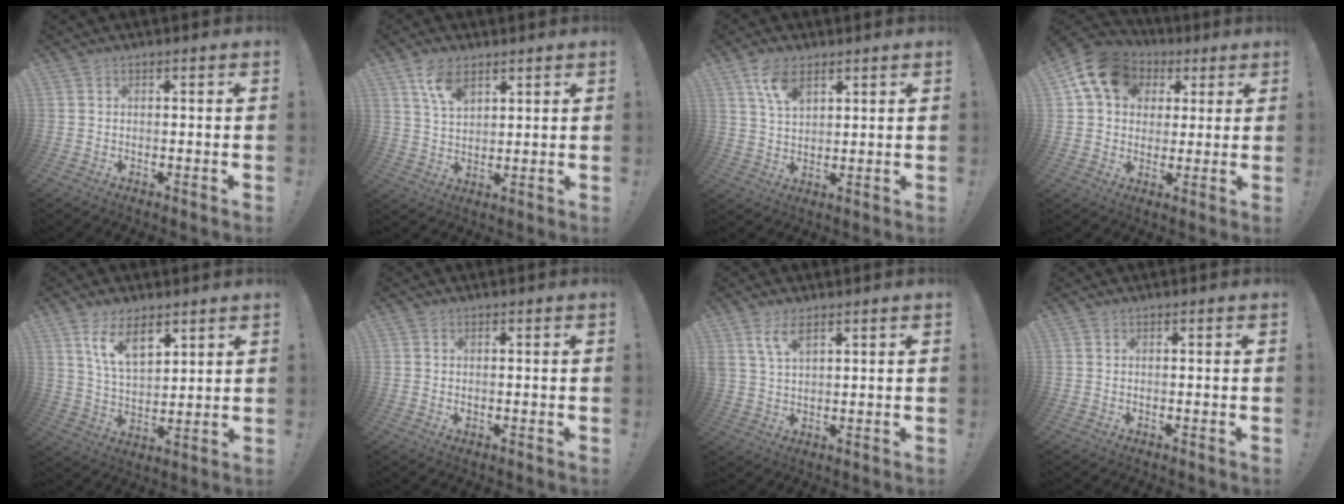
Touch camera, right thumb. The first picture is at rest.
{"total": 8.2, "force": [5.3, 4.4, 4.4], "torque": [-0.069, -0.023, 0.097]}
{"total": 7.9, "force": [4.9, 4.2, 4.6], "torque": [-0.078, -0.017, 0.092]}
{"total": 14.0, "force": [5.8, 10.8, 7.0], "torque": [-0.103, -0.017, 0.112]}
{"total": 10.7, "force": [6.9, 5.1, 6.4], "torque": [-0.112, -0.034, 0.131]}
{"total": 0.5, "force": [0.0, 0.5, -0.3], "torque": [0.005, 0.002, -0.002]}
{"total": 5.6, "force": [3.4, 2.3, 3.9], "torque": [-0.070, -0.010, 0.064]}
{"total": 0.0}